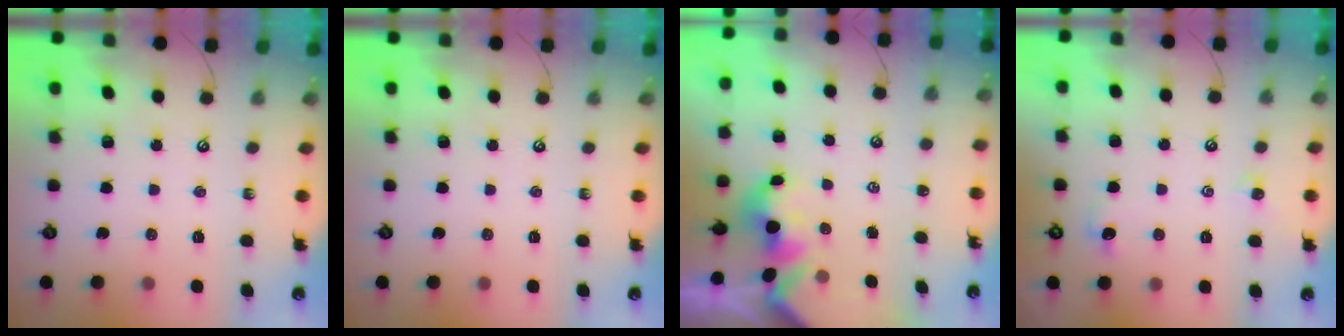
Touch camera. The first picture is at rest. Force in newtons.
{"total": 0.0}
{"total": 2.5, "press": 2.5, "slide": 0.2}
{"total": 1.5, "press": 1.4, "slide": 0.6}